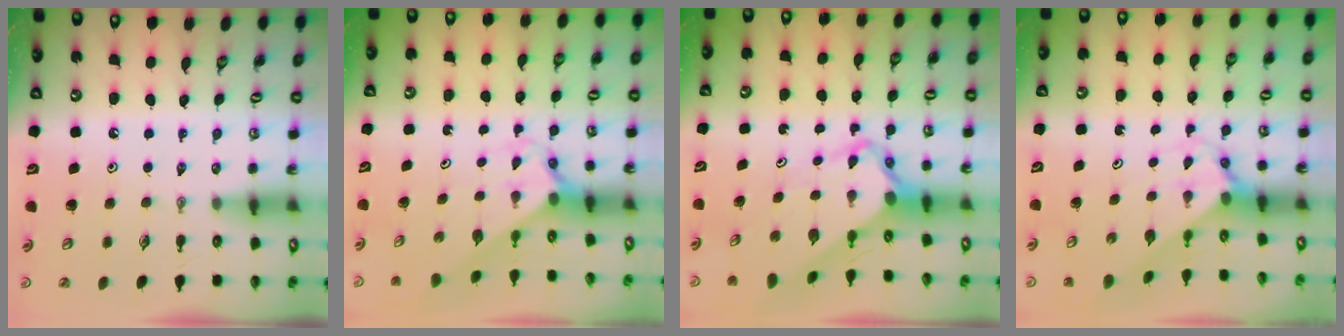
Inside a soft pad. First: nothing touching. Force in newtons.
{"total": 2.1, "press": 2.1, "slide": 0.1}
{"total": 5.3, "press": 5.3, "slide": 0.4}
{"total": 2.3, "press": 2.3, "slide": 0.2}